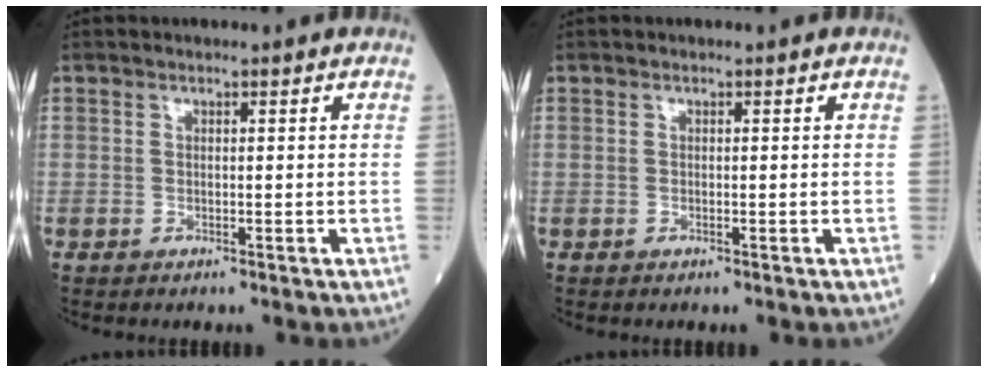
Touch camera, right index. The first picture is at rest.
{"total": 0.0}